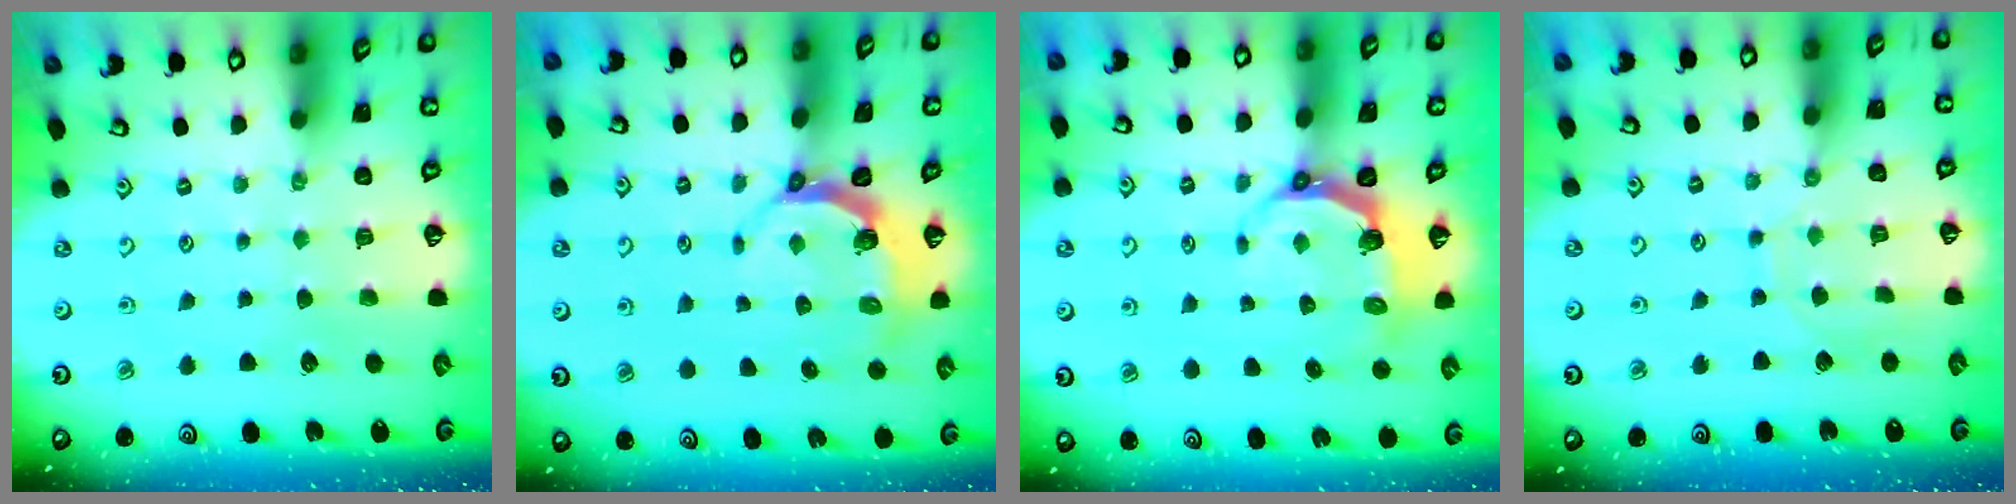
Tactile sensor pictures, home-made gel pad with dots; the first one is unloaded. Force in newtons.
{"total": 5.2, "press": 3.8, "slide": 3.5}
{"total": 5.2, "press": 3.8, "slide": 3.5}
{"total": 6.1, "press": 6.1, "slide": 0.6}